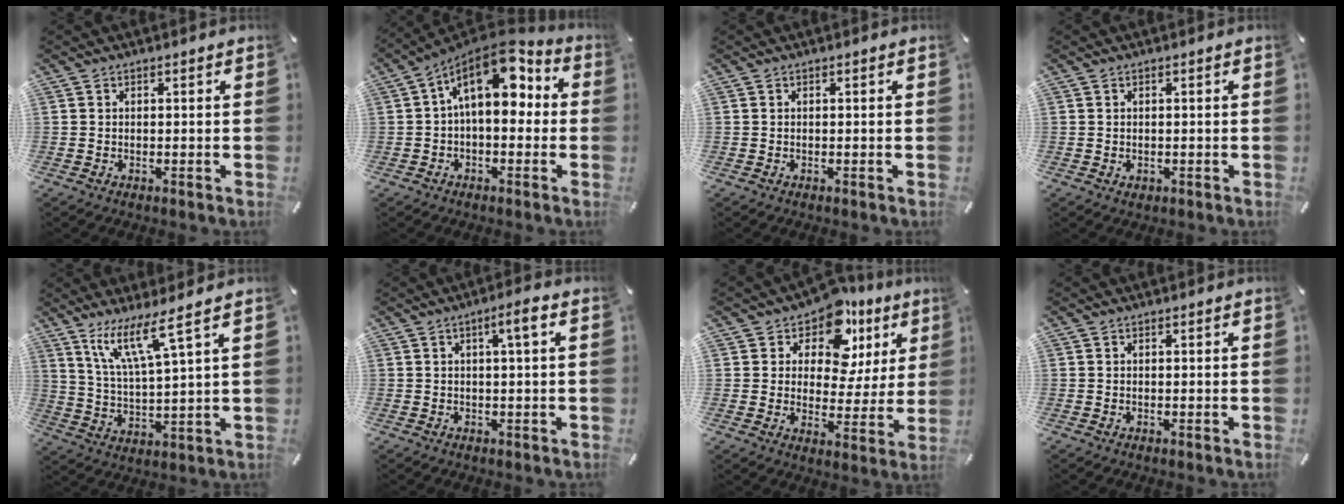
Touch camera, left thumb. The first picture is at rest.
{"total": 13.5, "force": [5.0, 7.0, 10.4], "torque": [-0.180, -0.035, 0.086]}
{"total": 0.0}
{"total": 0.6, "force": [0.1, 0.5, 0.2], "torque": [-0.005, 0.003, 0.001]}
{"total": 10.9, "force": [7.5, 1.1, 7.9], "torque": [-0.171, -0.026, 0.132]}
{"total": 4.2, "force": [1.0, 0.2, 4.1], "torque": [-0.066, -0.004, 0.010]}
{"total": 12.3, "force": [7.6, 7.6, 6.1], "torque": [-0.096, -0.053, 0.134]}
{"total": 0.0}